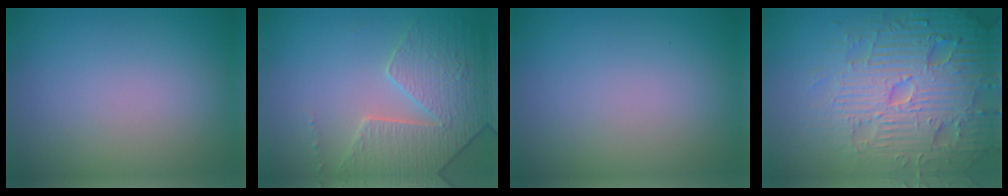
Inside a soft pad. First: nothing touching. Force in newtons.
{"total": 4.2, "press": 4.1, "slide": 1.0}
{"total": 0.0}
{"total": 7.8, "press": 7.6, "slide": 1.7}